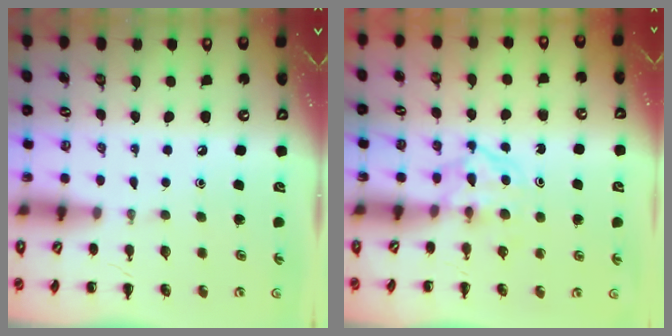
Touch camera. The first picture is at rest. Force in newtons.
{"total": 4.5, "press": 4.5, "slide": 0.7}